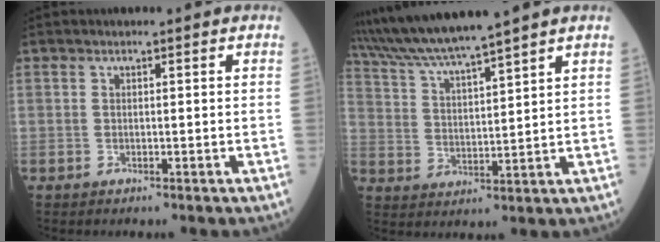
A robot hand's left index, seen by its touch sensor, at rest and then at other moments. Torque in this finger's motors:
{"motor_torque": [0.15, -0.39, 0.87, 0.21]}